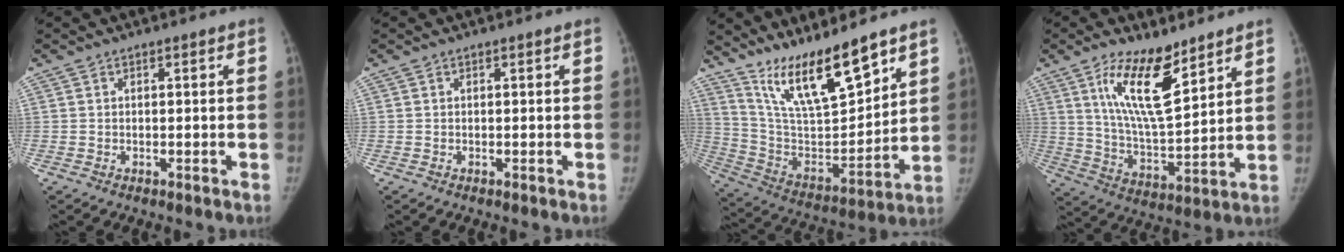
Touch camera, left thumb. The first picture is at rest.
{"total": 0.0}
{"total": 17.8, "force": [13.2, 4.2, 11.1], "torque": [-0.164, -0.075, 0.255]}
{"total": 14.2, "force": [8.5, 4.7, 10.3], "torque": [-0.159, -0.062, 0.166]}